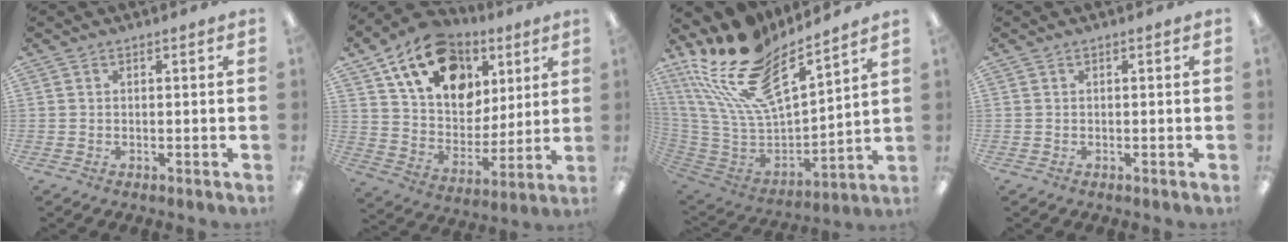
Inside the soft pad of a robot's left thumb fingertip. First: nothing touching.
{"total": 18.5, "force": [10.1, 12.5, 9.2], "torque": [-0.159, -0.039, 0.188]}
{"total": 22.1, "force": [15.8, 8.8, 12.8], "torque": [-0.248, -0.109, 0.278]}
{"total": 0.0}